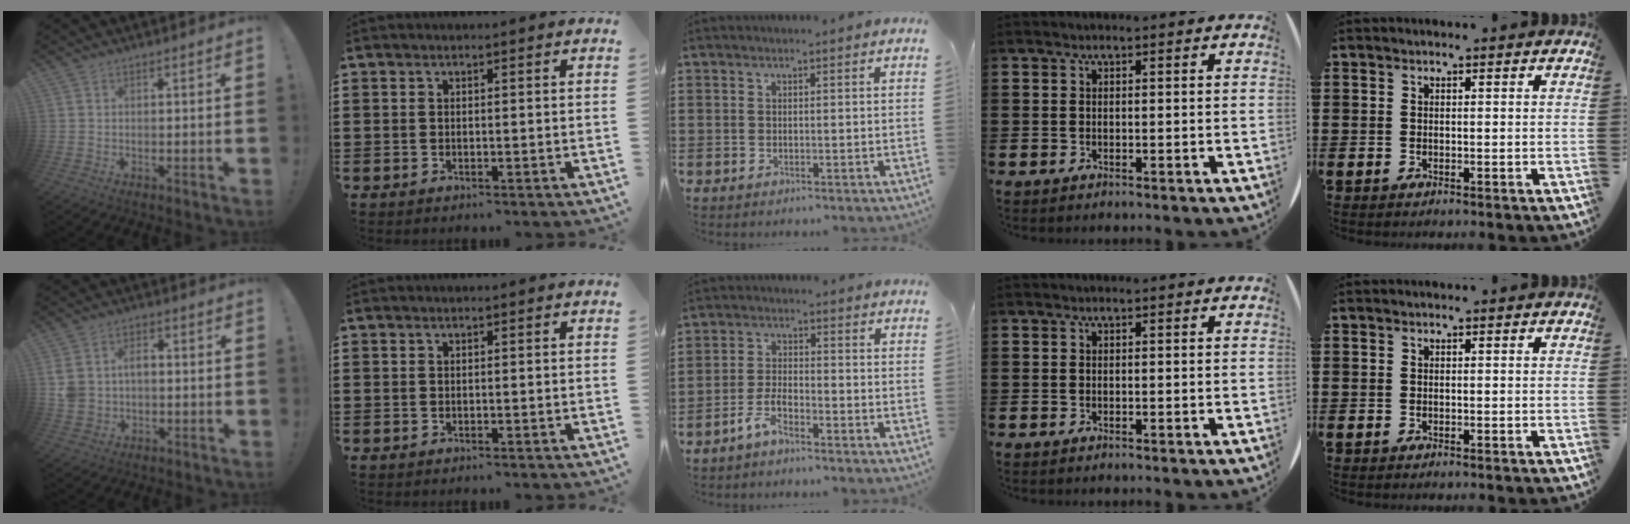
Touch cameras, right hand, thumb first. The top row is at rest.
{"thumb": {"total": 6.4, "force": [0.3, 5.0, 3.9], "torque": [-0.071, 0.006, 0.007]}, "middle": {"total": 4.1, "force": [-3.0, 1.2, 2.5], "torque": [-0.064, 0.003, -0.064]}}